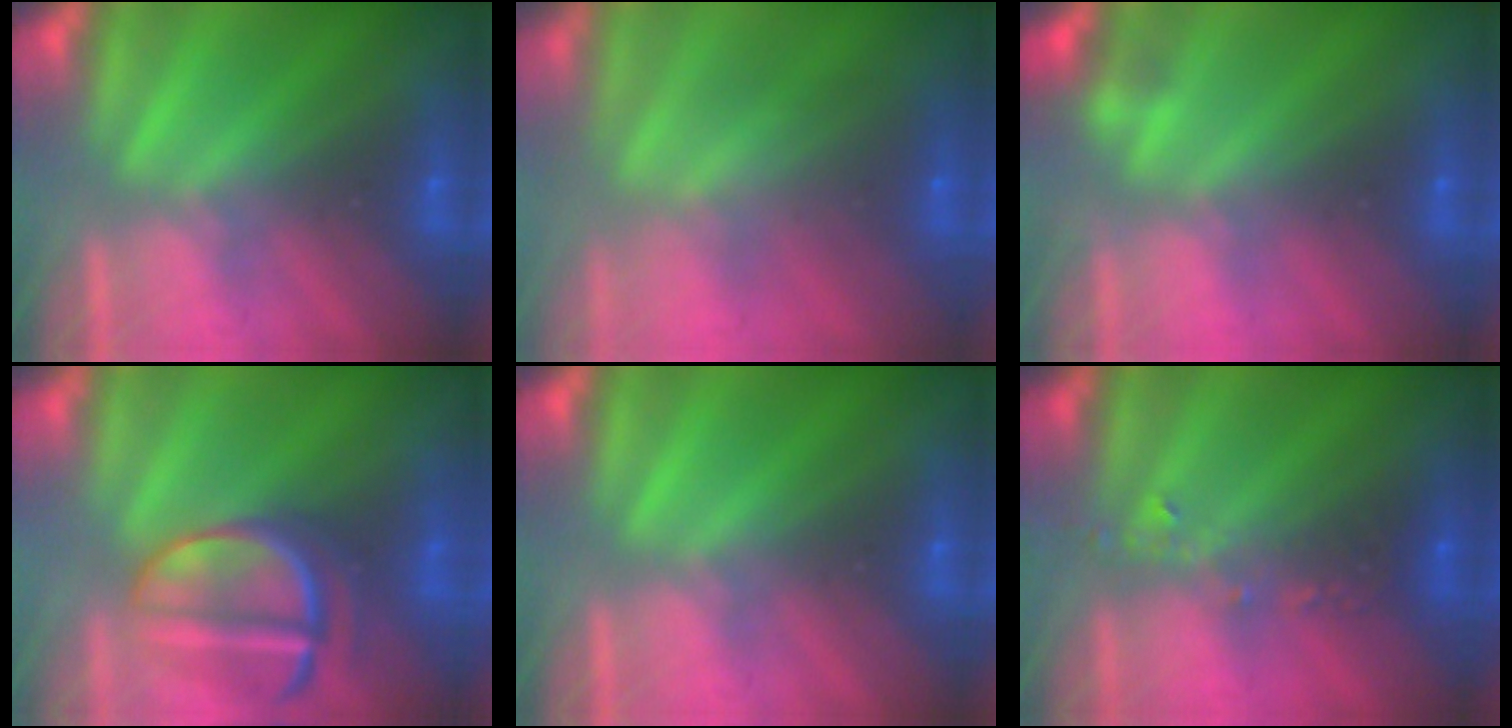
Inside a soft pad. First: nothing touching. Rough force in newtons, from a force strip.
{"total": 8.4}
{"total": 2.2}
{"total": 3.7}
{"total": 0.0}
{"total": 2.4}